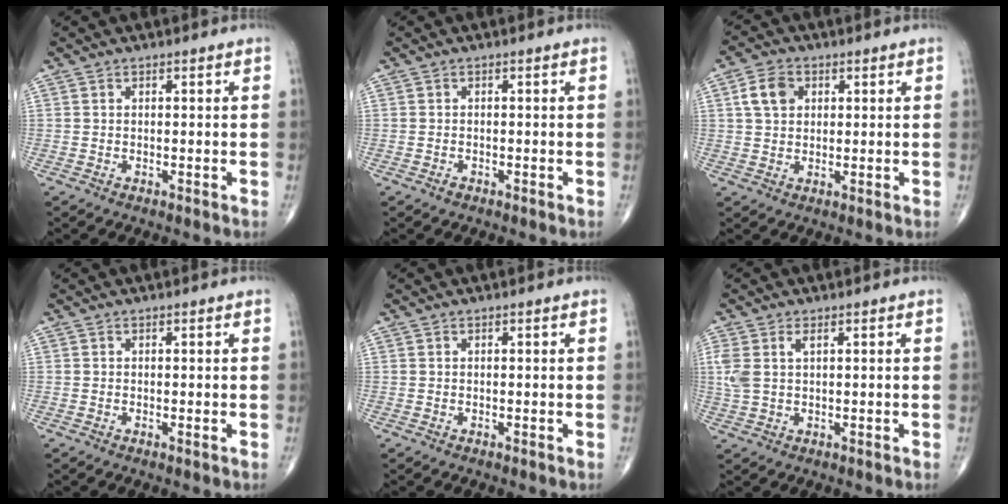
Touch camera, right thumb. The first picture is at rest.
{"total": 0.7, "force": [-0.5, 0.4, 0.3], "torque": [-0.005, 0.002, -0.010]}
{"total": 5.6, "force": [1.7, 4.1, 3.3], "torque": [-0.053, 0.004, 0.027]}
{"total": 0.0}
{"total": 0.0}
{"total": 4.5, "force": [1.4, 2.2, 3.7], "torque": [-0.106, 0.012, 0.036]}